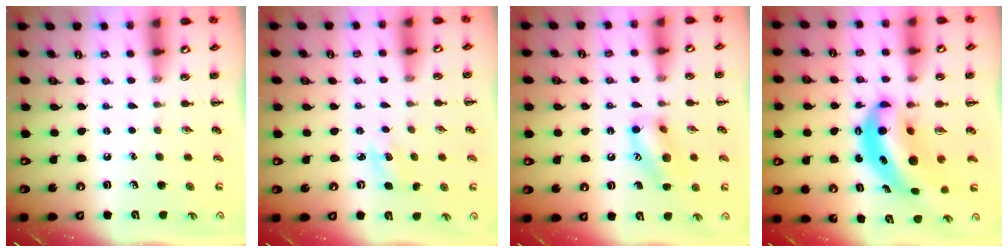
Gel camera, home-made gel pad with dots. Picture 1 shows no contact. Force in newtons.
{"total": 3.5, "press": 3.4, "slide": 1.0}
{"total": 12.7, "press": 12.6, "slide": 1.4}
{"total": 9.5, "press": 9.1, "slide": 2.4}